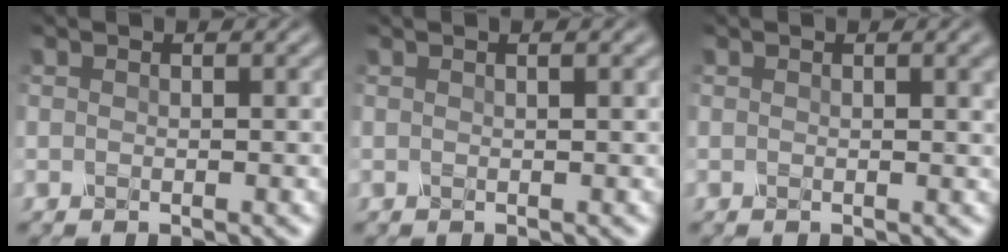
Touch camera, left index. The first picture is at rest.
{"total": 1.5, "force": [0.5, 0.6, 1.2], "torque": [-0.008, 0.010, -0.012]}
{"total": 2.4, "force": [0.4, 1.0, 2.1], "torque": [-0.014, 0.012, -0.001]}